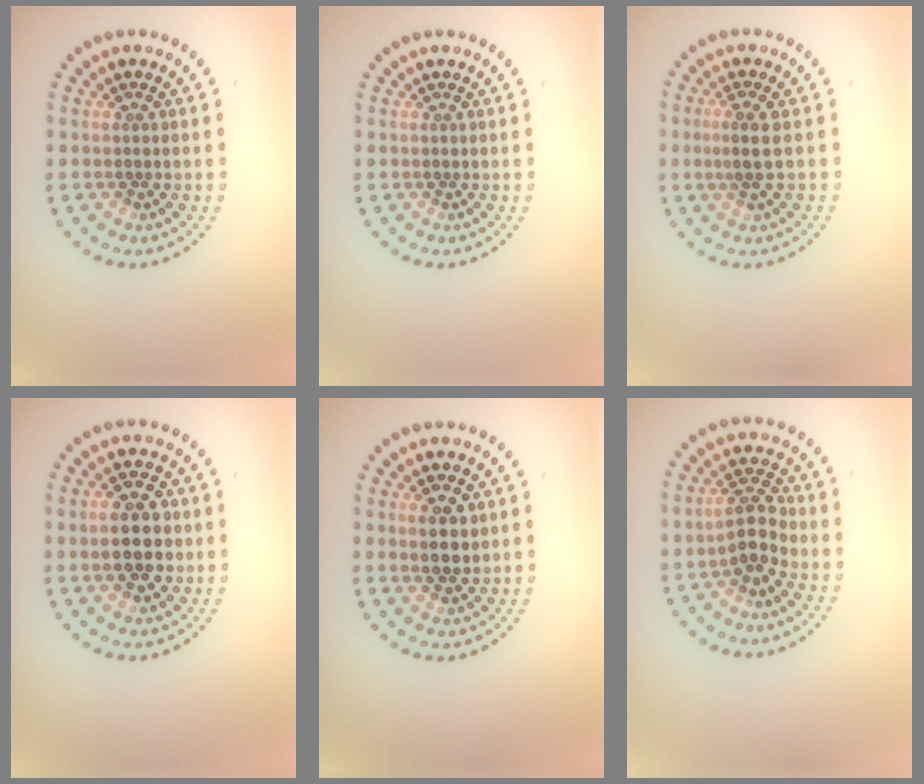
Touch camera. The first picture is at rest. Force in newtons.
{"total": 0.0}
{"total": 1.9, "press": 1.6, "slide": 1.0}
{"total": 5.2, "press": 5.2, "slide": 0.3}
{"total": 2.3, "press": 2.2, "slide": 0.6}
{"total": 2.9, "press": 2.7, "slide": 1.2}